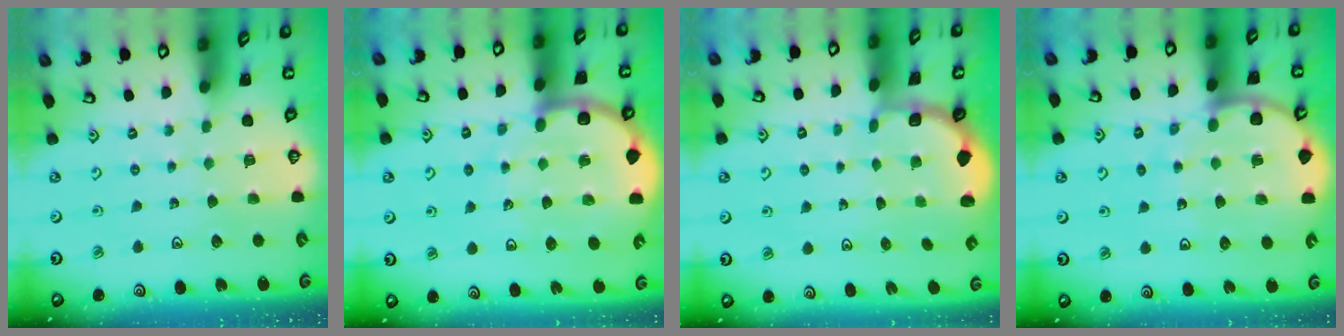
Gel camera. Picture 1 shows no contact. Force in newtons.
{"total": 11.4, "press": 10.9, "slide": 3.2}
{"total": 1.9, "press": 1.7, "slide": 0.8}
{"total": 8.9, "press": 8.8, "slide": 1.1}